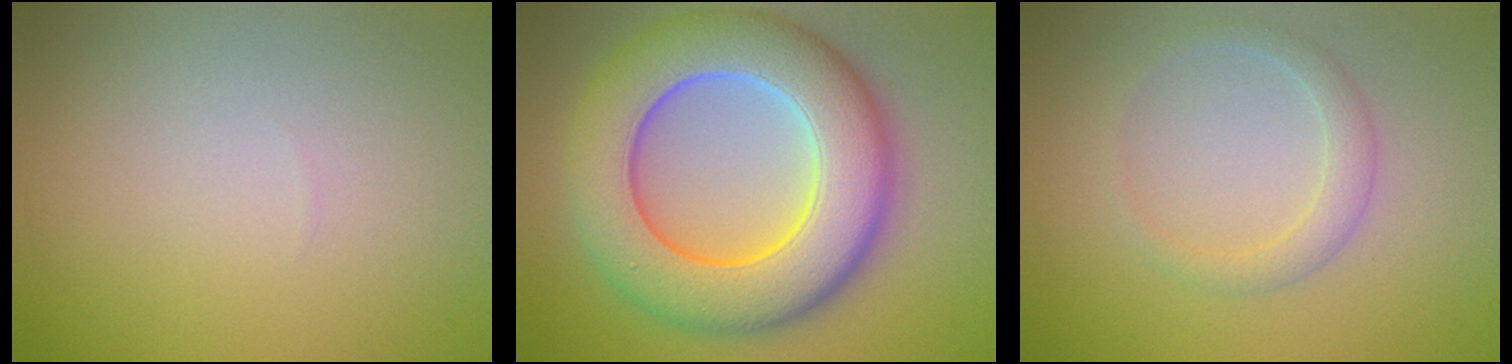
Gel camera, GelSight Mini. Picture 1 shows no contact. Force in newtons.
{"total": 11.8, "press": 11.8, "slide": 0.7}
{"total": 1.9, "press": 1.9, "slide": 0.1}